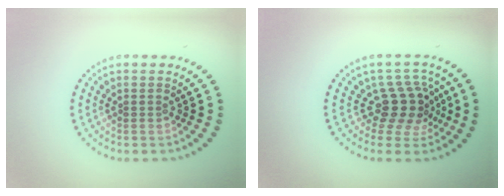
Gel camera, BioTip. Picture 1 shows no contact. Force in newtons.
{"total": 3.7, "press": 2.9, "slide": 2.4}